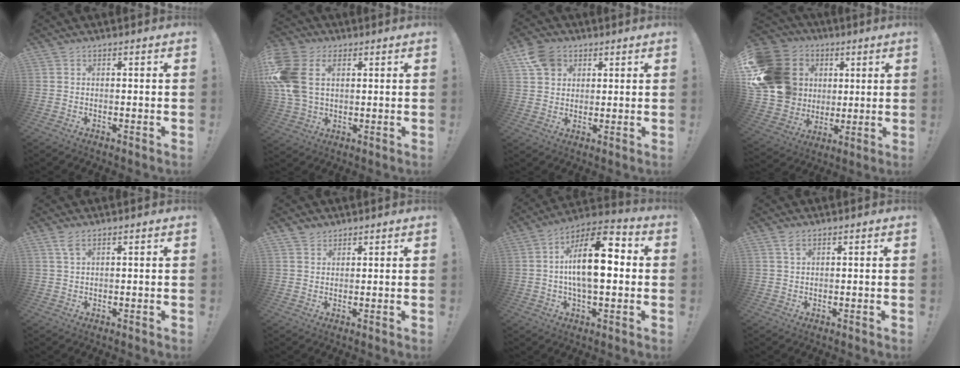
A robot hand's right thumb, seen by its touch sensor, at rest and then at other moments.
{"total": 14.3, "force": [3.8, 9.9, 9.6], "torque": [-0.196, -0.012, 0.073]}
{"total": 8.3, "force": [4.3, 6.4, 3.0], "torque": [-0.041, -0.016, 0.086]}
{"total": 21.1, "force": [4.5, 18.2, 9.7], "torque": [-0.180, -0.010, 0.126]}
{"total": 2.8, "force": [1.4, 0.9, 2.3], "torque": [-0.044, -0.001, 0.025]}
{"total": 2.4, "force": [2.0, 1.4, 0.3], "torque": [0.000, -0.011, 0.036]}
{"total": 17.4, "force": [1.2, 7.7, 15.5], "torque": [-0.266, 0.004, 0.007]}
{"total": 2.2, "force": [1.3, 0.9, 1.5], "torque": [-0.020, -0.005, 0.020]}